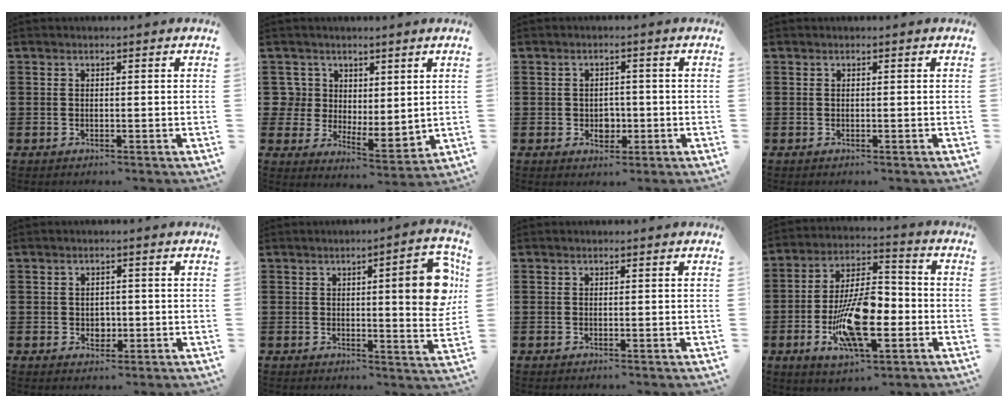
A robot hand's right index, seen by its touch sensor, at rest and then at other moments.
{"total": 5.4, "force": [3.2, 4.4, 0.3], "torque": [-0.038, -0.003, 0.066]}
{"total": 2.6, "force": [-0.6, 2.2, 1.3], "torque": [-0.023, 0.001, -0.017]}
{"total": 0.0}
{"total": 1.9, "force": [-0.2, 1.7, 0.9], "torque": [-0.014, 0.004, -0.009]}
{"total": 9.7, "force": [2.6, 1.8, 9.2], "torque": [-0.127, -0.011, 0.035]}
{"total": 0.0}
{"total": 14.0, "force": [-4.1, 5.7, 12.1], "torque": [-0.229, -0.001, -0.072]}